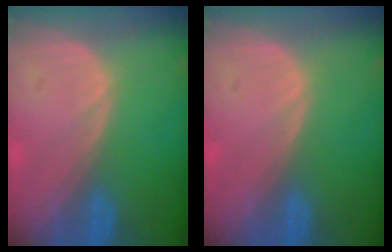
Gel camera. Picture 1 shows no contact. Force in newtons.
{"total": 0.0}